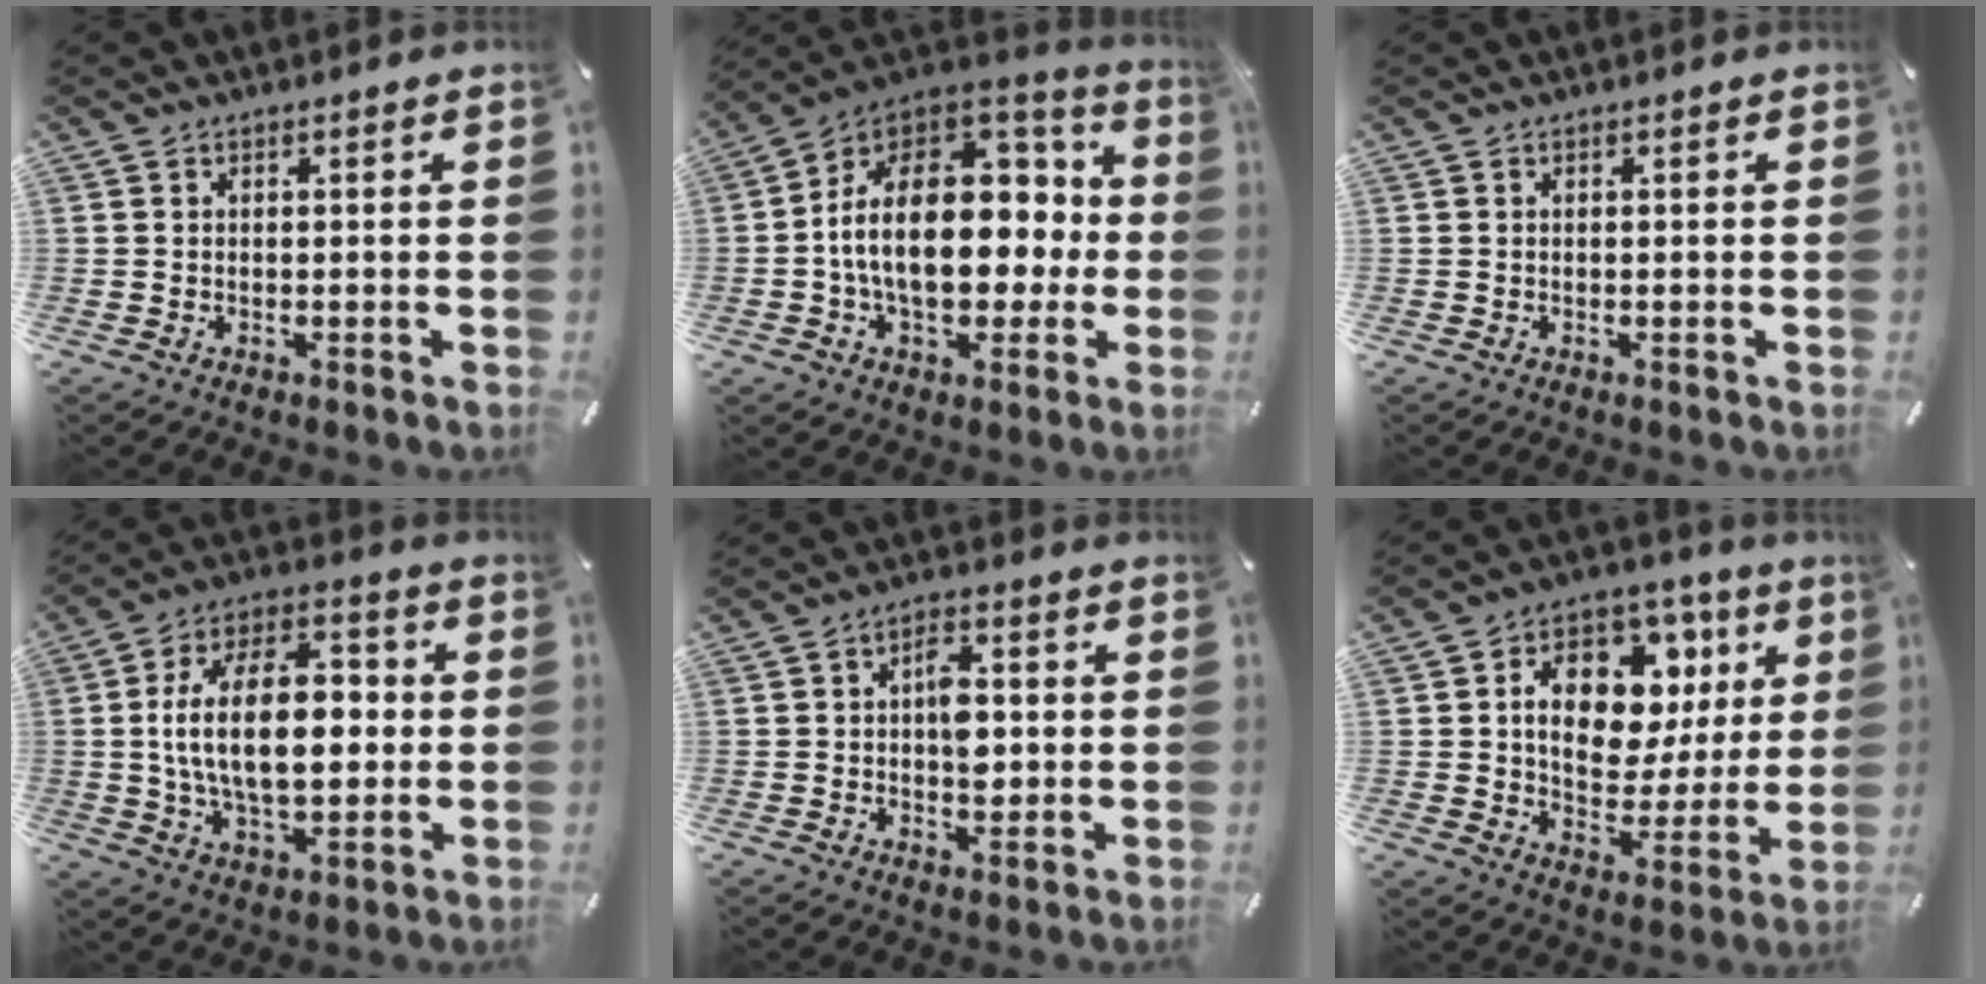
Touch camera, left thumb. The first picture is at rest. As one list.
[{"total": 22.4, "force": [-0.2, 14.8, 16.8], "torque": [-0.281, 0.005, 0.006]}, {"total": 0.0}, {"total": 19.6, "force": [0.3, 11.3, 16.0], "torque": [-0.292, 0.003, -0.001]}, {"total": 6.7, "force": [0.1, 4.0, 5.3], "torque": [-0.068, 0.000, -0.003]}, {"total": 16.6, "force": [5.0, 11.6, 10.7], "torque": [-0.158, -0.016, 0.093]}]